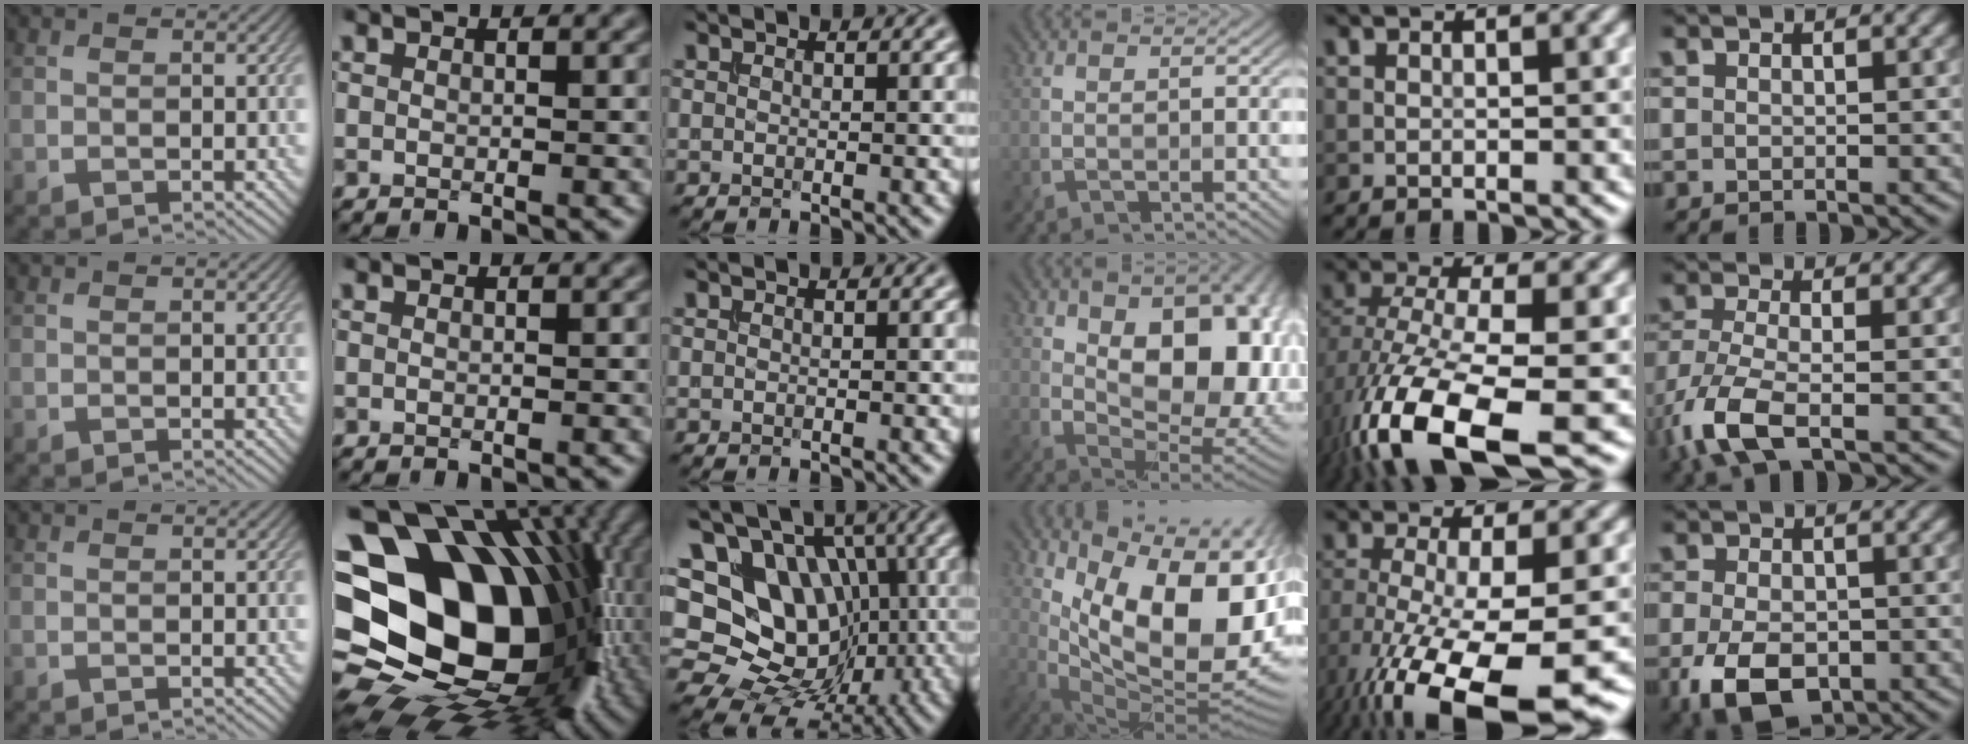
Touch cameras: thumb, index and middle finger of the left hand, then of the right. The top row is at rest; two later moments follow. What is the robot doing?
{"motion": "insert", "object": "drawer"}